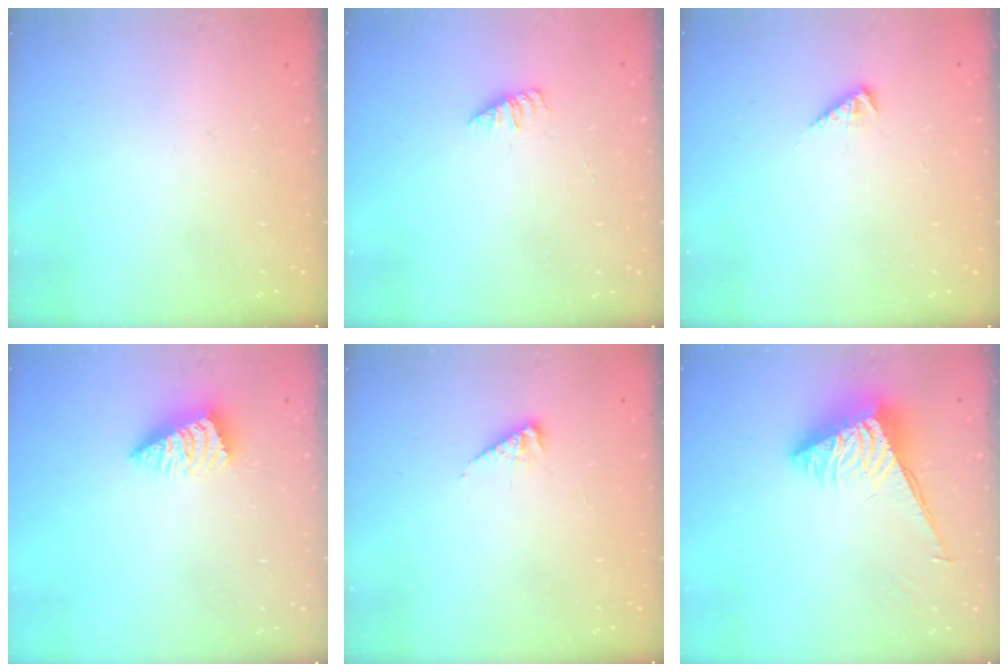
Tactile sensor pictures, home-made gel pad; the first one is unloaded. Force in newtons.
{"total": 1.4, "press": 1.3, "slide": 0.3}
{"total": 3.2, "press": 3.2, "slide": 0.6}
{"total": 2.4, "press": 2.4, "slide": 0.4}
{"total": 2.9, "press": 2.9, "slide": 0.4}
{"total": 6.1, "press": 6.1, "slide": 0.4}